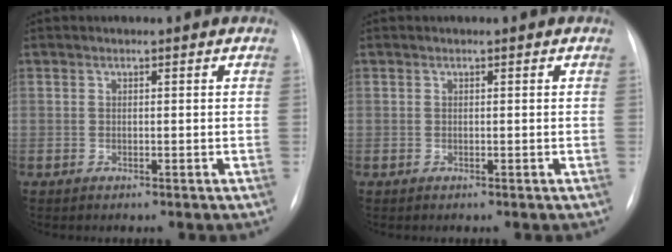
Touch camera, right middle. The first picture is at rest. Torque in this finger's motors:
{"motor_torque": [0.56, -0.62, 0.08, 0.01]}